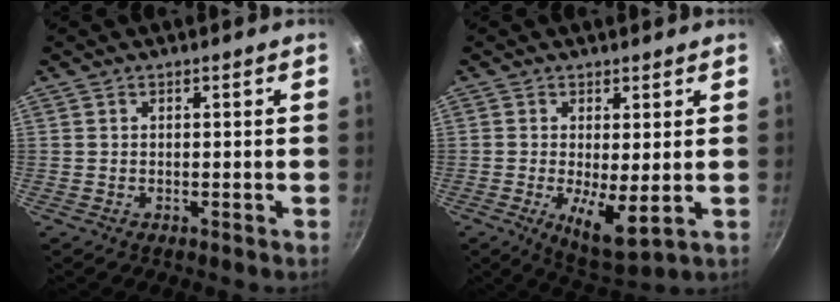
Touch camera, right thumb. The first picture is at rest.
{"total": 7.9, "force": [-0.6, 2.5, 7.5], "torque": [-0.119, -0.022, 0.001]}